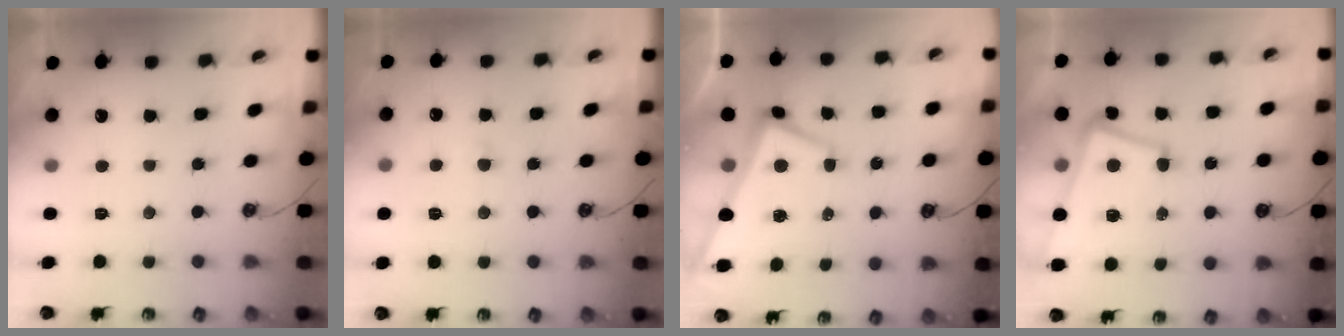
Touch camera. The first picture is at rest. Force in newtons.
{"total": 2.8, "press": 2.8, "slide": 0.5}
{"total": 0.9, "press": 0.2, "slide": 0.9}
{"total": 2.8, "press": 2.1, "slide": 1.9}